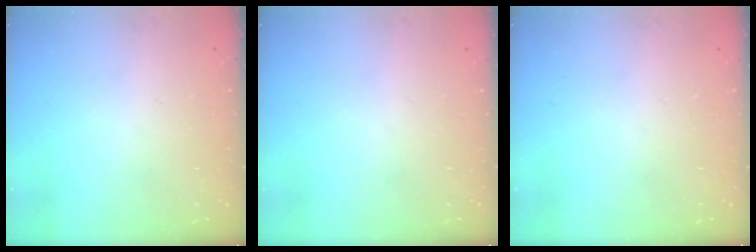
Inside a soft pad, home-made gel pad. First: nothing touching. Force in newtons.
{"total": 0.0}
{"total": 0.0}